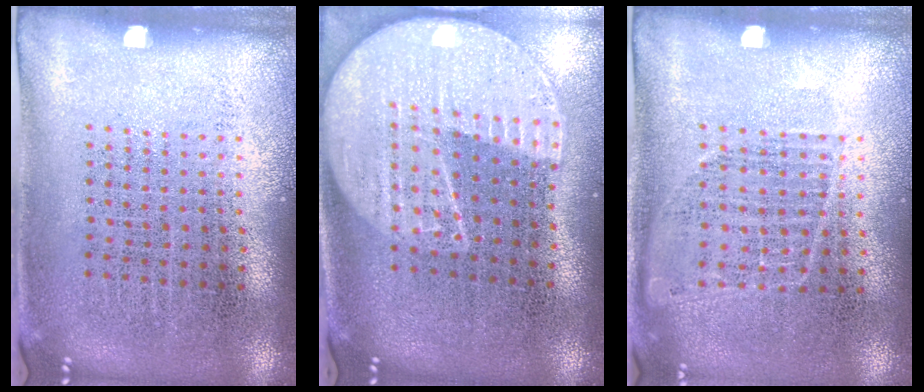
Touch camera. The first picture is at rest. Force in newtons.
{"total": 2.3, "press": 2.0, "slide": 1.1}
{"total": 0.9, "press": 0.9, "slide": 0.2}